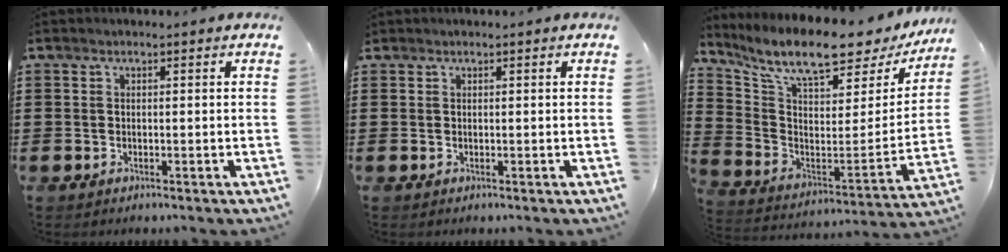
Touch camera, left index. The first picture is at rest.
{"total": 0.0}
{"total": 10.4, "force": [8.5, 1.8, 5.7], "torque": [-0.140, -0.064, 0.143]}